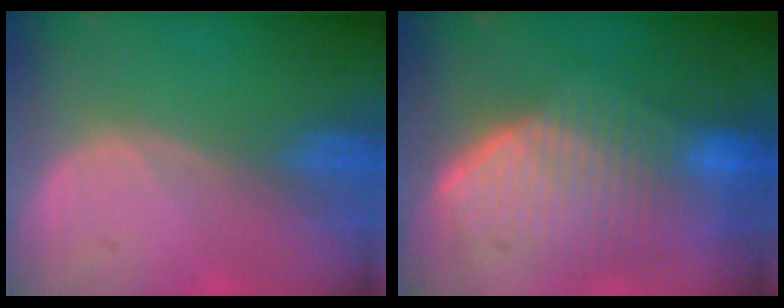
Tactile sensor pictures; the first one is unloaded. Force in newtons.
{"total": 10.5, "press": 9.2, "slide": 5.0}